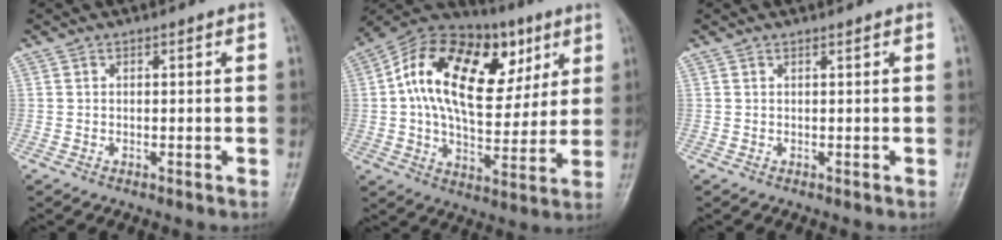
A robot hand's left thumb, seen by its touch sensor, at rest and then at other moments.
{"total": 24.7, "force": [7.2, 13.9, 19.1], "torque": [-0.292, 0.012, 0.108]}
{"total": 0.0}